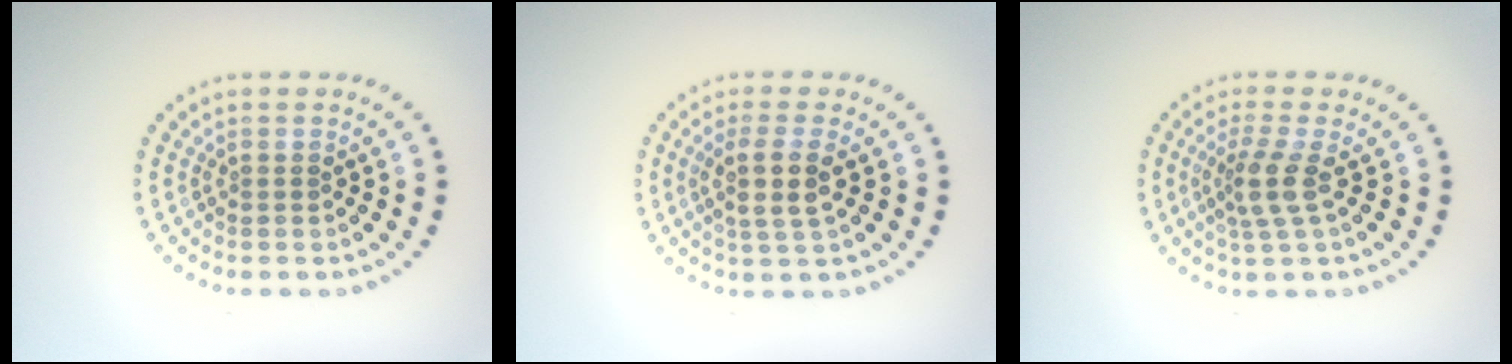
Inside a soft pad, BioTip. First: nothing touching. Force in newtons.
{"total": 2.9, "press": 2.6, "slide": 1.3}
{"total": 2.7, "press": 2.0, "slide": 1.8}